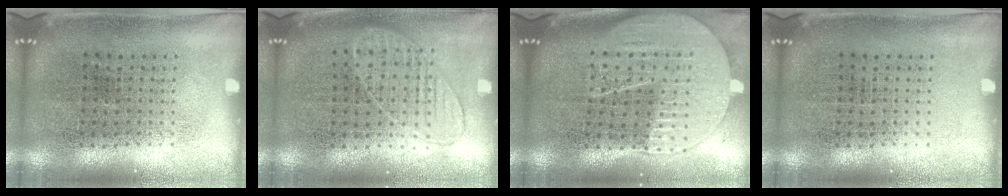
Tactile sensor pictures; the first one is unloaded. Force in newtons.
{"total": 0.9, "press": 0.9, "slide": 0.4}
{"total": 2.0, "press": 1.9, "slide": 0.8}
{"total": 0.0}